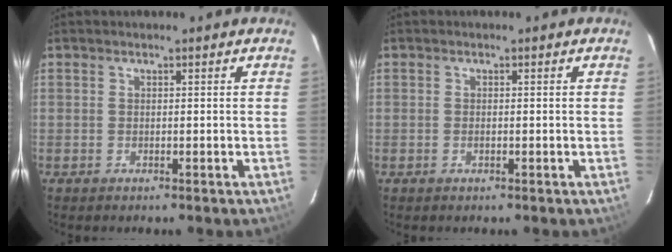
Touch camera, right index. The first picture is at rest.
{"total": 0.7, "force": [-0.2, 0.3, 0.5], "torque": [-0.011, 0.002, -0.004]}